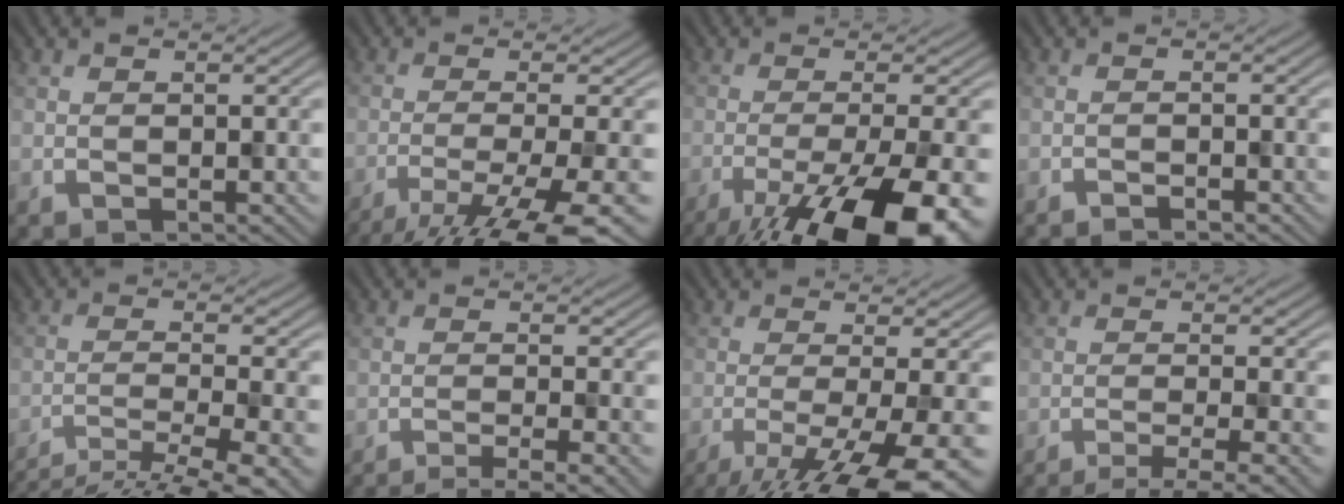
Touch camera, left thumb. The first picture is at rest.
{"total": 12.0, "force": [-8.2, 1.9, 8.6], "torque": [-0.138, 0.000, -0.120]}
{"total": 16.5, "force": [-9.9, 4.4, 12.4], "torque": [-0.186, -0.034, -0.148]}
{"total": 1.4, "force": [-1.4, 0.0, 0.2], "torque": [-0.004, 0.003, -0.024]}
{"total": 12.5, "force": [-10.6, 1.5, 6.4], "torque": [-0.101, -0.009, -0.154]}
{"total": 6.6, "force": [-5.1, 0.6, 4.1], "torque": [-0.060, 0.009, -0.077]}
{"total": 12.8, "force": [-7.8, 2.4, 10.0], "torque": [-0.158, -0.005, -0.109]}
{"total": 6.0, "force": [-4.3, 0.6, 4.1], "torque": [-0.066, 0.014, -0.069]}